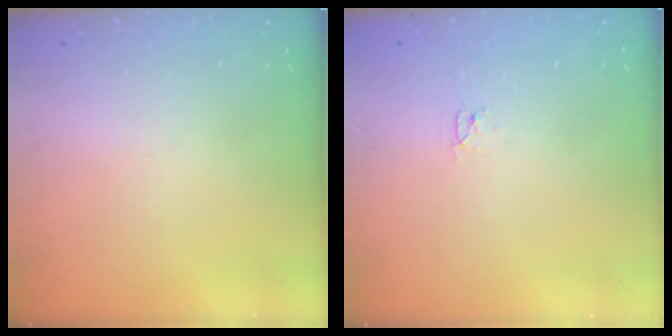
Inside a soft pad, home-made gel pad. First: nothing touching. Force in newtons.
{"total": 2.6, "press": 2.6, "slide": 0.3}